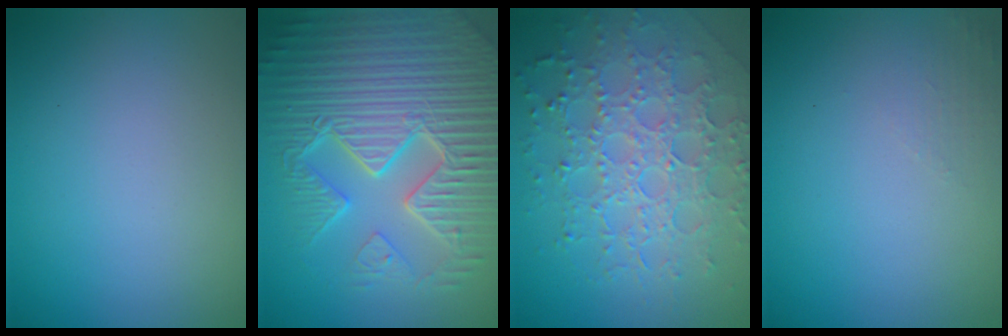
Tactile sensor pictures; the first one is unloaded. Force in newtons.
{"total": 10.7, "press": 7.0, "slide": 8.1}
{"total": 7.3, "press": 5.2, "slide": 5.1}
{"total": 1.1, "press": 1.1, "slide": 0.3}